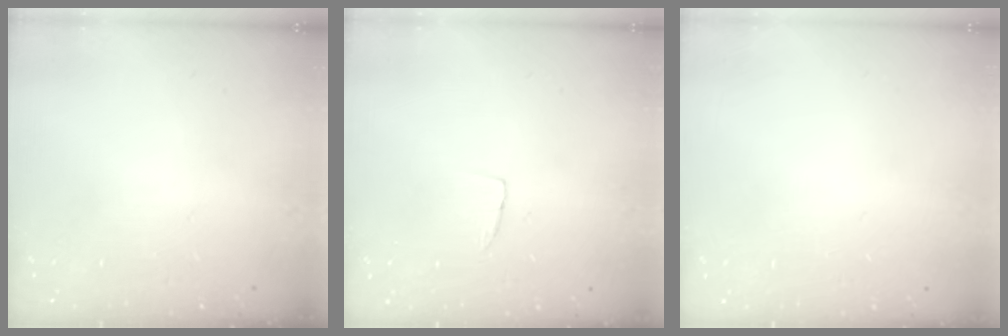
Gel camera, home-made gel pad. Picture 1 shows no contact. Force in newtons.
{"total": 3.2, "press": 3.2, "slide": 0.2}
{"total": 0.0}